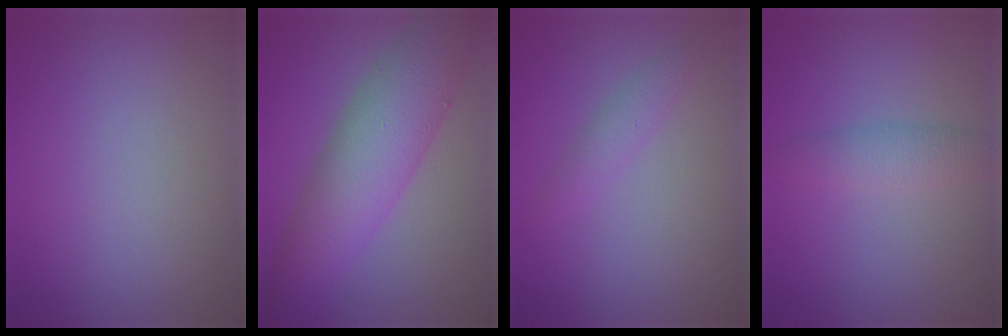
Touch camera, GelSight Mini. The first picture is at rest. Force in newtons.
{"total": 7.6, "press": 7.6, "slide": 0.1}
{"total": 1.5, "press": 1.5, "slide": 0.0}
{"total": 2.5, "press": 2.5, "slide": 0.1}